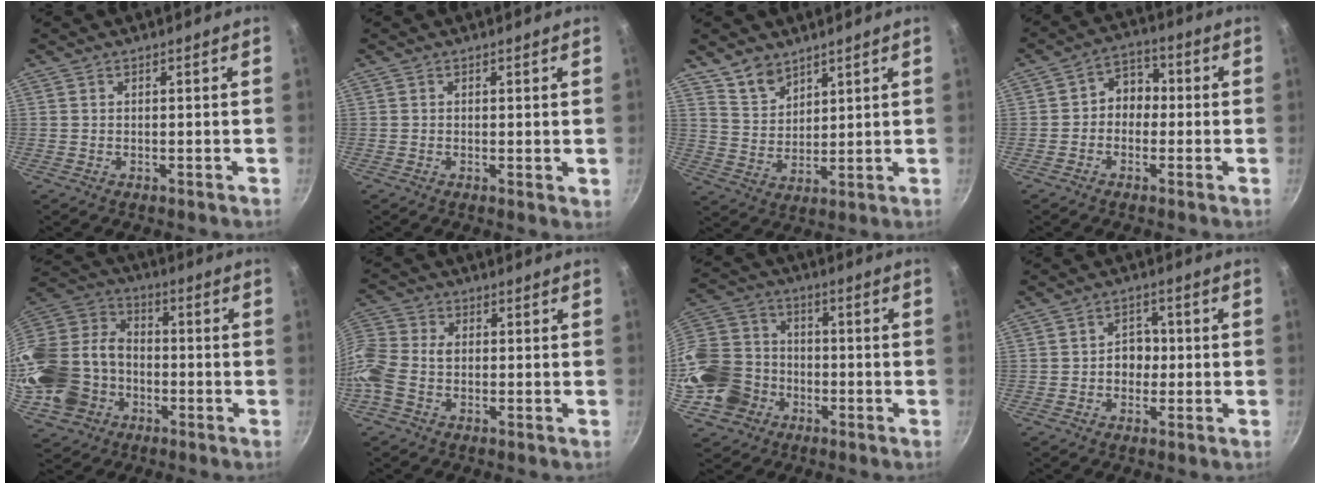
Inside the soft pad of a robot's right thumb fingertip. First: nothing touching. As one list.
[{"total": 1.1, "force": [0.3, 0.5, 0.9], "torque": [-0.013, -0.004, 0.001]}, {"total": 6.8, "force": [5.1, 3.9, 2.1], "torque": [-0.018, -0.027, 0.105]}, {"total": 5.9, "force": [-0.6, 4.9, 3.3], "torque": [-0.007, 0.022, -0.024]}, {"total": 24.4, "force": [-6.7, 19.4, 13.2], "torque": [-0.302, 0.058, -0.119]}, {"total": 11.2, "force": [-2.4, 8.3, 7.1], "torque": [-0.159, 0.026, -0.073]}, {"total": 17.6, "force": [-5.3, 15.1, 7.4], "torque": [-0.150, 0.049, -0.097]}, {"total": 4.7, "force": [-0.5, 3.9, 2.6], "torque": [0.000, 0.012, -0.010]}]